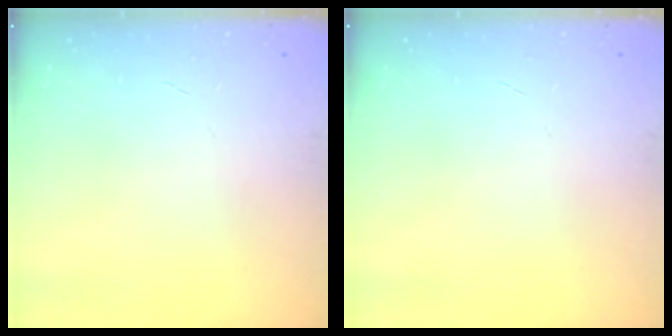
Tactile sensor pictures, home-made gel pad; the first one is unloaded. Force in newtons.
{"total": 0.0}